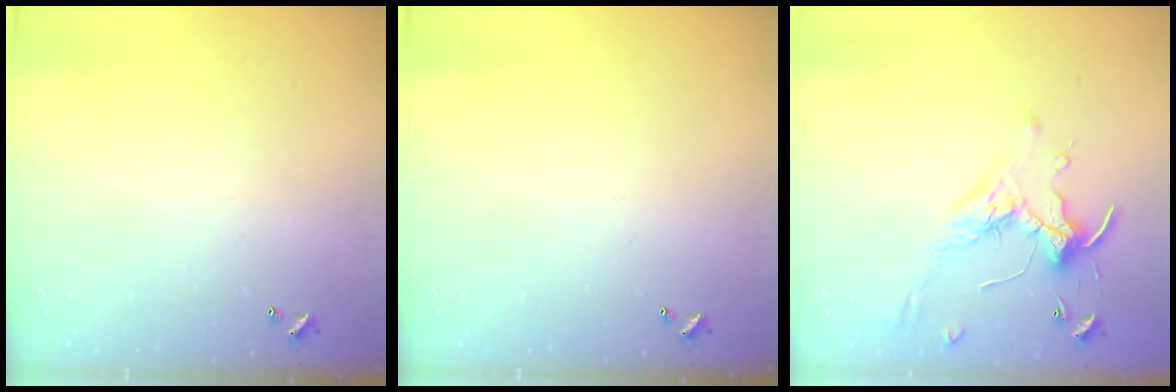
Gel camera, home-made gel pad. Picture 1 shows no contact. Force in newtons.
{"total": 0.0}
{"total": 0.6, "press": 0.5, "slide": 0.3}